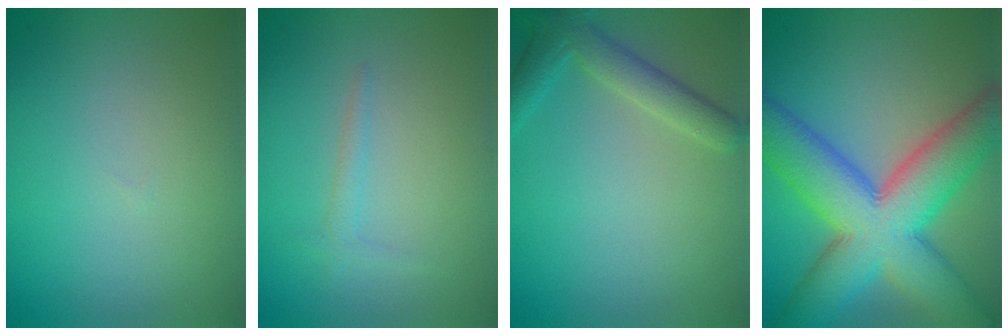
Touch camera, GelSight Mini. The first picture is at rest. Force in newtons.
{"total": 1.0, "press": 1.0, "slide": 0.1}
{"total": 3.2, "press": 3.2, "slide": 0.2}
{"total": 11.9, "press": 11.9, "slide": 0.6}